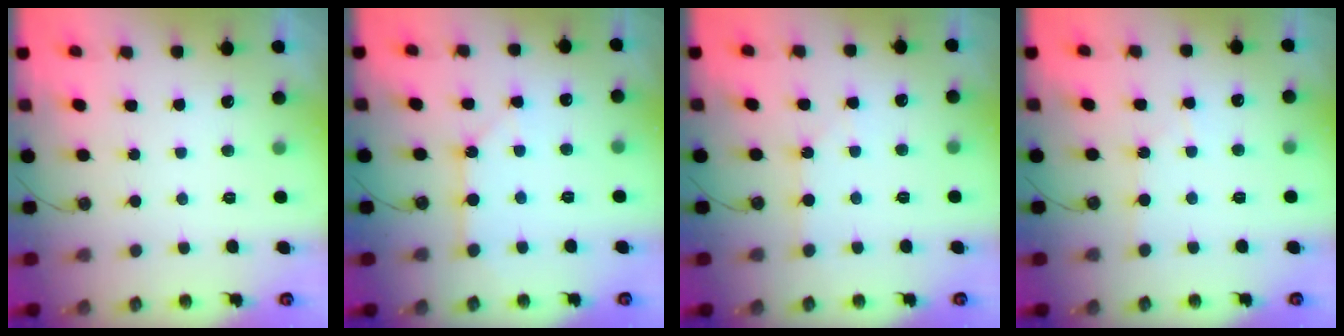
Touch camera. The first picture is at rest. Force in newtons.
{"total": 2.8, "press": 2.8, "slide": 0.1}
{"total": 0.9, "press": 0.9, "slide": 0.1}
{"total": 3.0, "press": 2.9, "slide": 0.5}